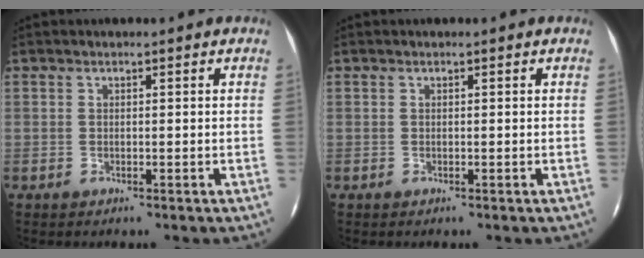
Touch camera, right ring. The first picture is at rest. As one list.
[{"total": 0.0}]